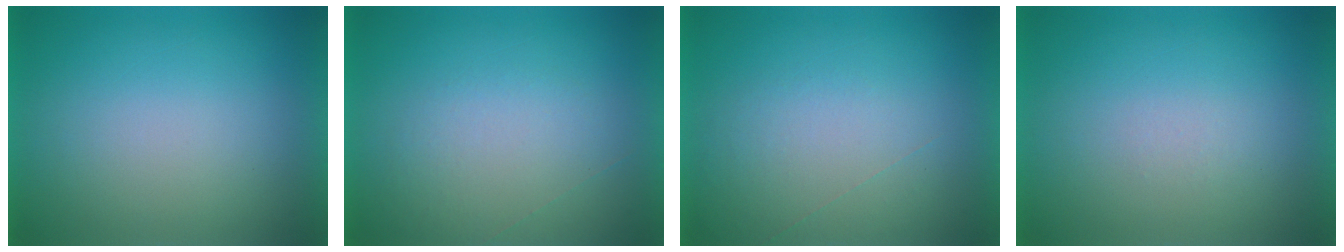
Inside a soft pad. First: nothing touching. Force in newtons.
{"total": 1.0}
{"total": 1.0}
{"total": 1.4}